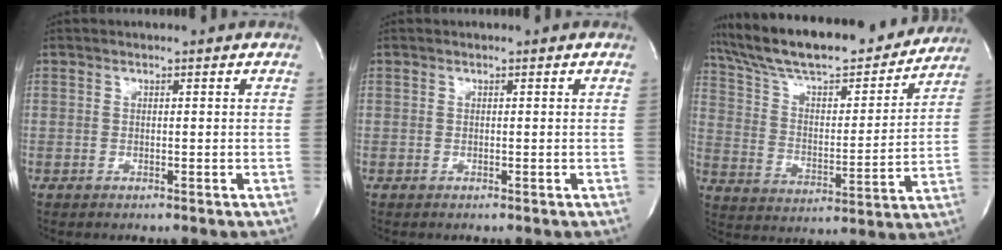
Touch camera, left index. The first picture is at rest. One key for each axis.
{"total": 0.0}
{"total": 24.3, "fx": 21.3, "fy": 4.8, "fz": 10.6, "tx": -0.181, "ty": 0.009, "tz": 0.322}